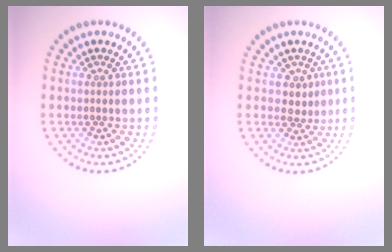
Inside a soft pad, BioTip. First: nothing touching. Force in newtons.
{"total": 1.6, "press": 1.3, "slide": 0.9}